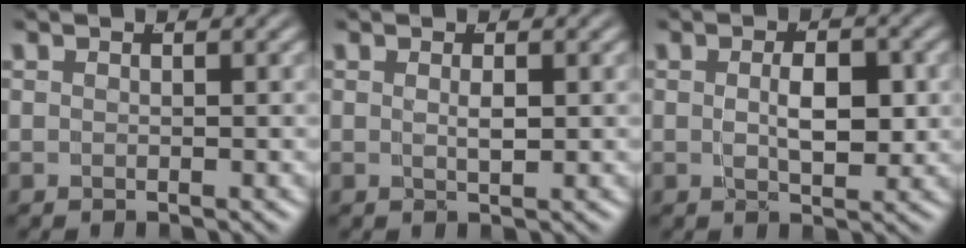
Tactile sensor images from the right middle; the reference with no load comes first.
{"total": 1.1, "force": [0.2, -0.3, 1.1], "torque": [-0.018, -0.011, 0.012]}
{"total": 3.4, "force": [0.1, 1.2, 3.1], "torque": [-0.044, -0.011, 0.009]}